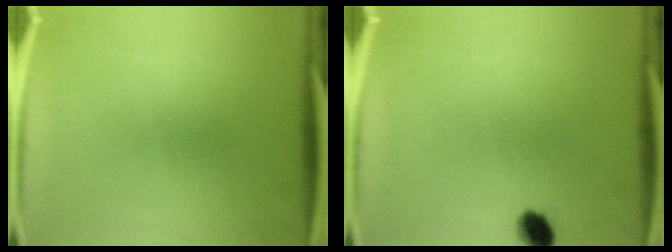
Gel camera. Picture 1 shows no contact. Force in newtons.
{"total": 4.2}